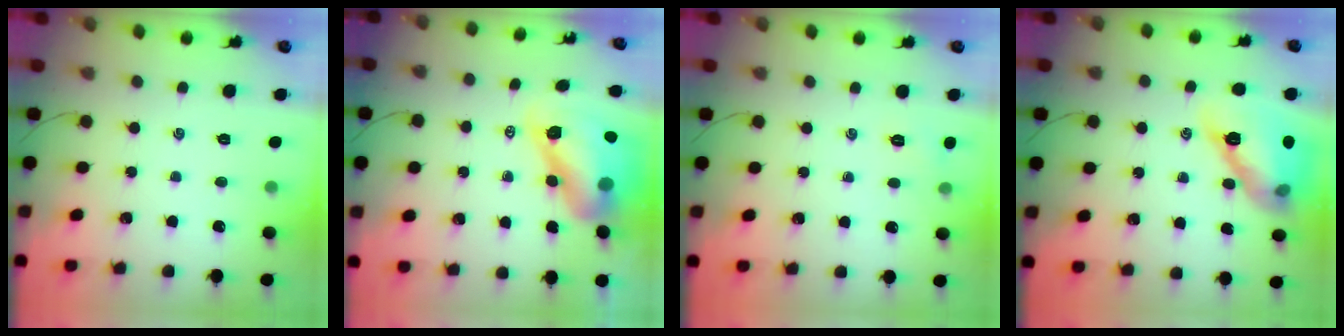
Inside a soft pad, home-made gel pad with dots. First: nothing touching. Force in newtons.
{"total": 12.9, "press": 12.3, "slide": 4.0}
{"total": 4.2, "press": 4.1, "slide": 1.2}
{"total": 14.3, "press": 14.0, "slide": 2.8}